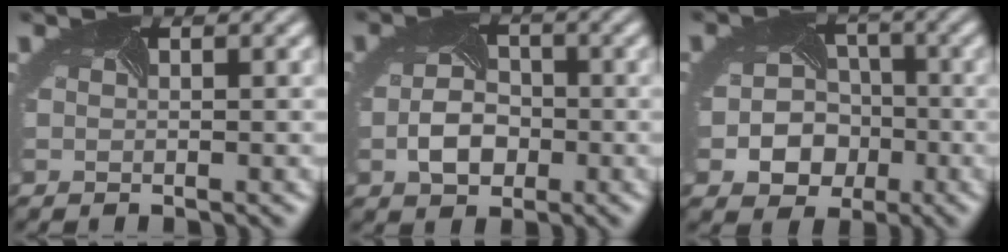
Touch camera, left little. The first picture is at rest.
{"total": 3.6, "force": [-1.4, 2.5, 2.2], "torque": [-0.050, -0.005, -0.020]}
{"total": 5.7, "force": [-2.1, 4.7, 2.5], "torque": [-0.027, -0.014, -0.031]}